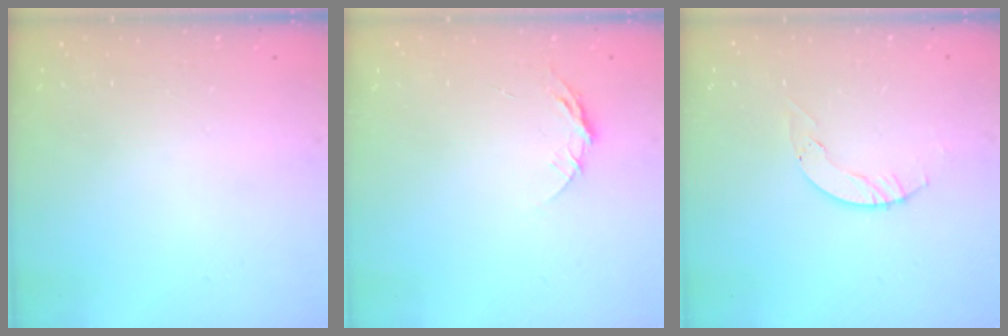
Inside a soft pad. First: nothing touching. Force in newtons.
{"total": 6.5, "press": 6.5, "slide": 0.6}
{"total": 4.0, "press": 4.0, "slide": 0.4}